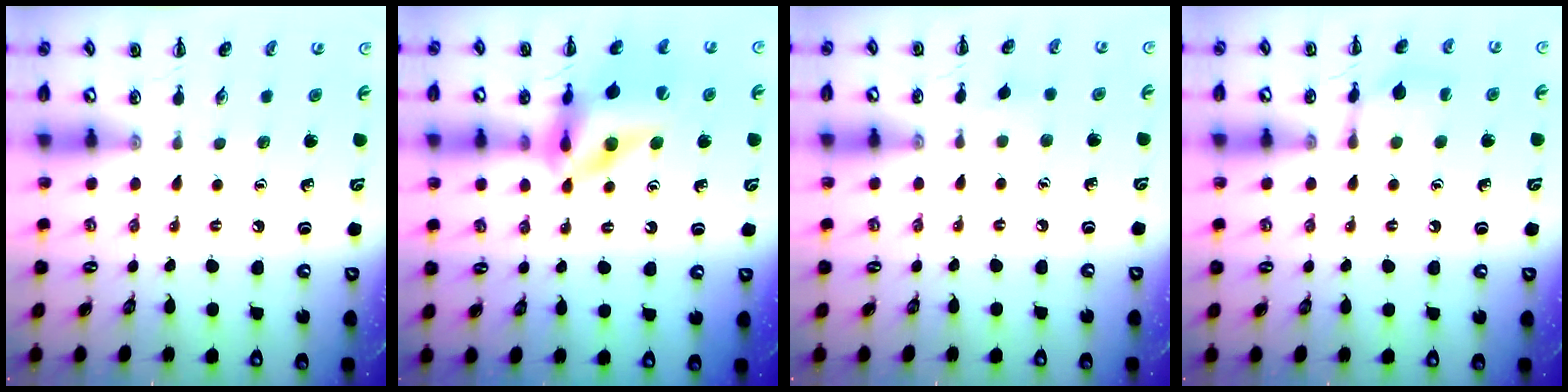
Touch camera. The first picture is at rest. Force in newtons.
{"total": 13.4, "press": 12.8, "slide": 4.0}
{"total": 2.9, "press": 2.6, "slide": 1.1}
{"total": 9.6, "press": 9.5, "slide": 1.5}